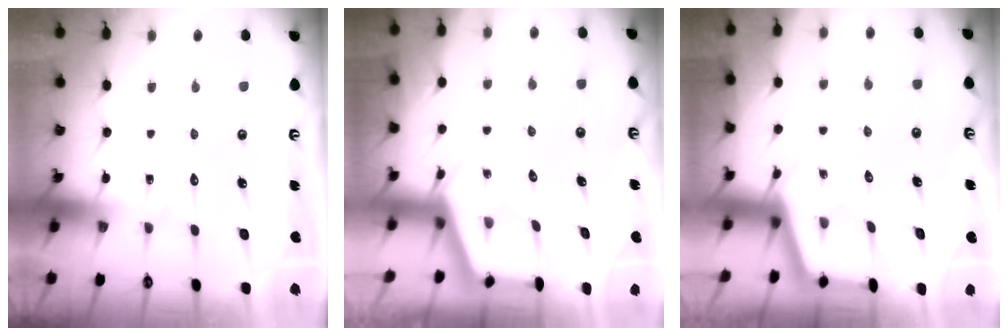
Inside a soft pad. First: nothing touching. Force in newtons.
{"total": 2.7, "press": 2.7, "slide": 0.3}
{"total": 2.5, "press": 2.5, "slide": 0.1}